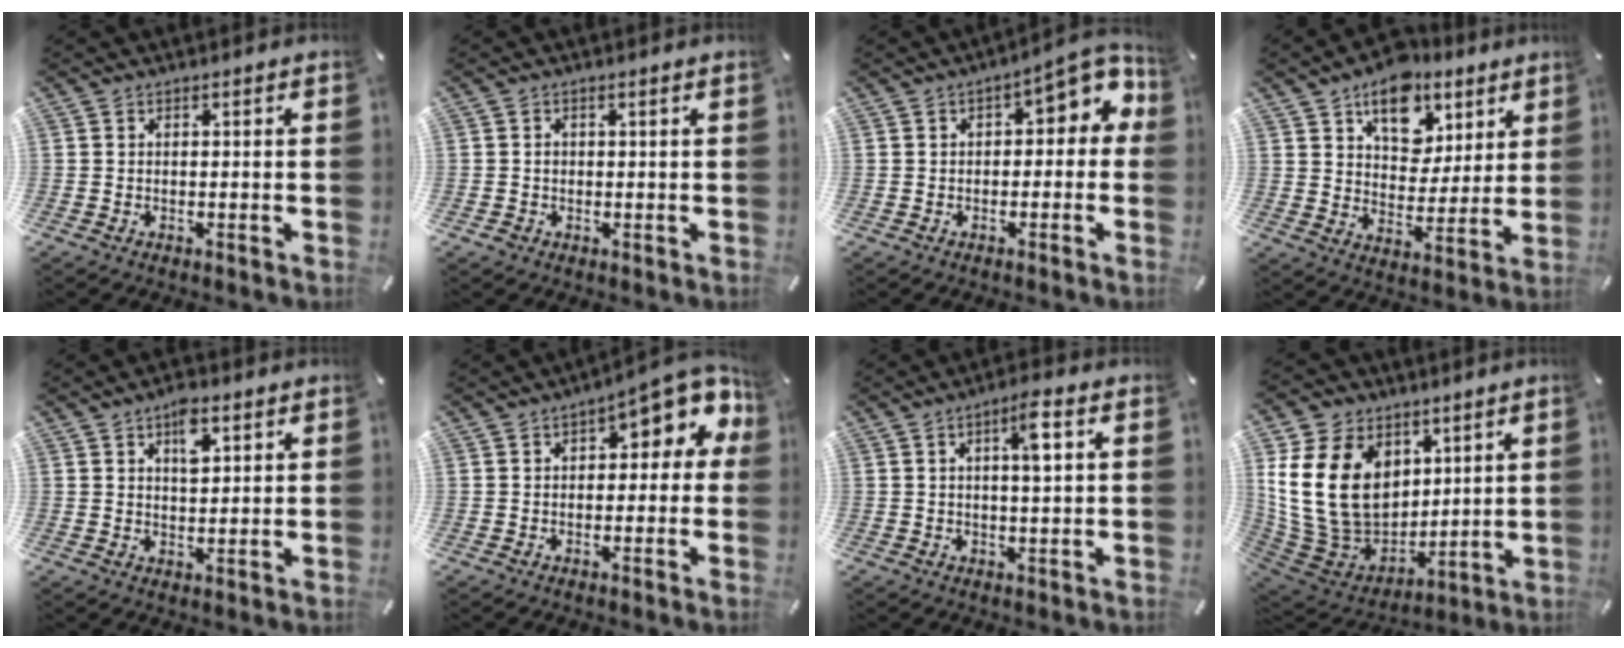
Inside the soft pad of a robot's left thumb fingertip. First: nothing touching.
{"total": 1.1, "force": [0.1, 1.0, 0.6], "torque": [-0.012, 0.006, 0.000]}
{"total": 8.3, "force": [2.5, 3.9, 6.8], "torque": [-0.084, -0.021, 0.035]}
{"total": 13.5, "force": [8.2, 9.1, 5.5], "torque": [-0.077, -0.052, 0.148]}
{"total": 5.8, "force": [2.7, 3.0, 4.2], "torque": [-0.058, -0.006, 0.041]}
{"total": 9.1, "force": [3.5, 4.0, 7.4], "torque": [-0.096, -0.021, 0.055]}
{"total": 6.1, "force": [1.5, 1.1, 5.8], "torque": [-0.097, -0.002, 0.018]}
{"total": 21.3, "force": [5.3, 16.2, 12.8], "torque": [-0.274, -0.034, 0.101]}